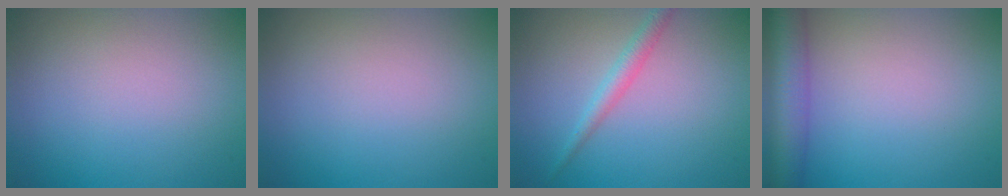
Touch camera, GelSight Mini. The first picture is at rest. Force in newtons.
{"total": 0.0}
{"total": 1.9, "press": 1.9, "slide": 0.0}
{"total": 6.3, "press": 6.3, "slide": 0.2}